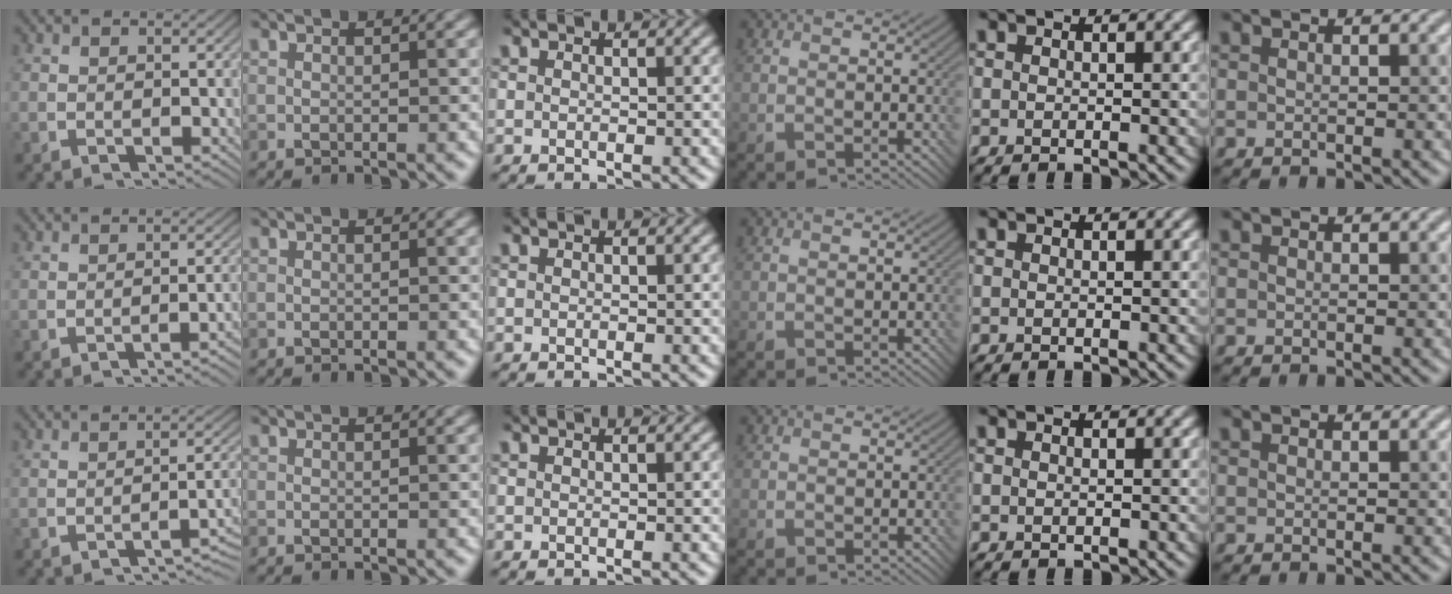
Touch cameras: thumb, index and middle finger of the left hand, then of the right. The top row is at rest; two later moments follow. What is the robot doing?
{"motion": "screw", "object": "bottle cap"}